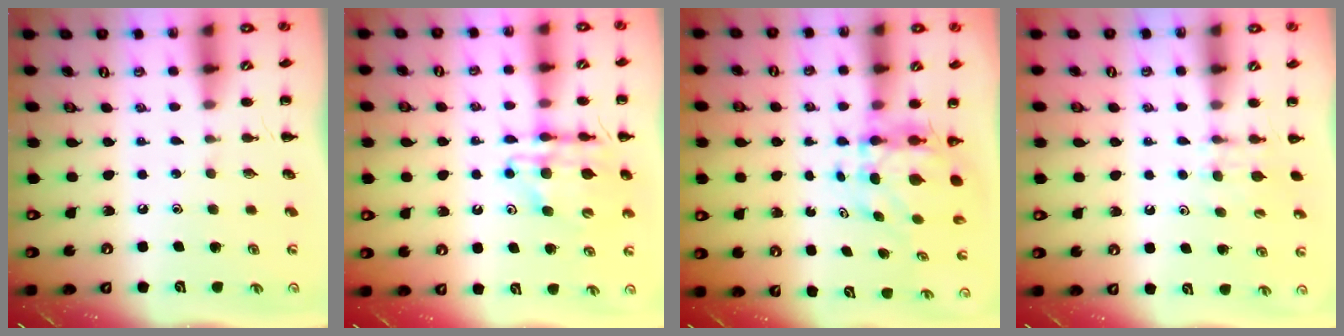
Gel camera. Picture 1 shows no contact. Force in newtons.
{"total": 12.9, "press": 12.3, "slide": 3.8}
{"total": 7.3, "press": 7.1, "slide": 1.5}
{"total": 4.8, "press": 4.5, "slide": 1.5}